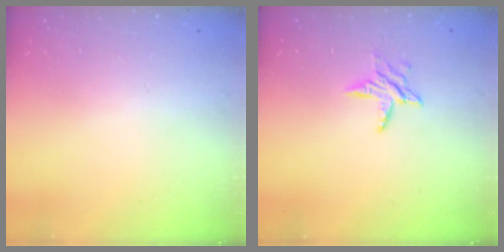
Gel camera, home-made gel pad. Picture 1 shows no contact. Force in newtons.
{"total": 6.5, "press": 6.5, "slide": 0.6}